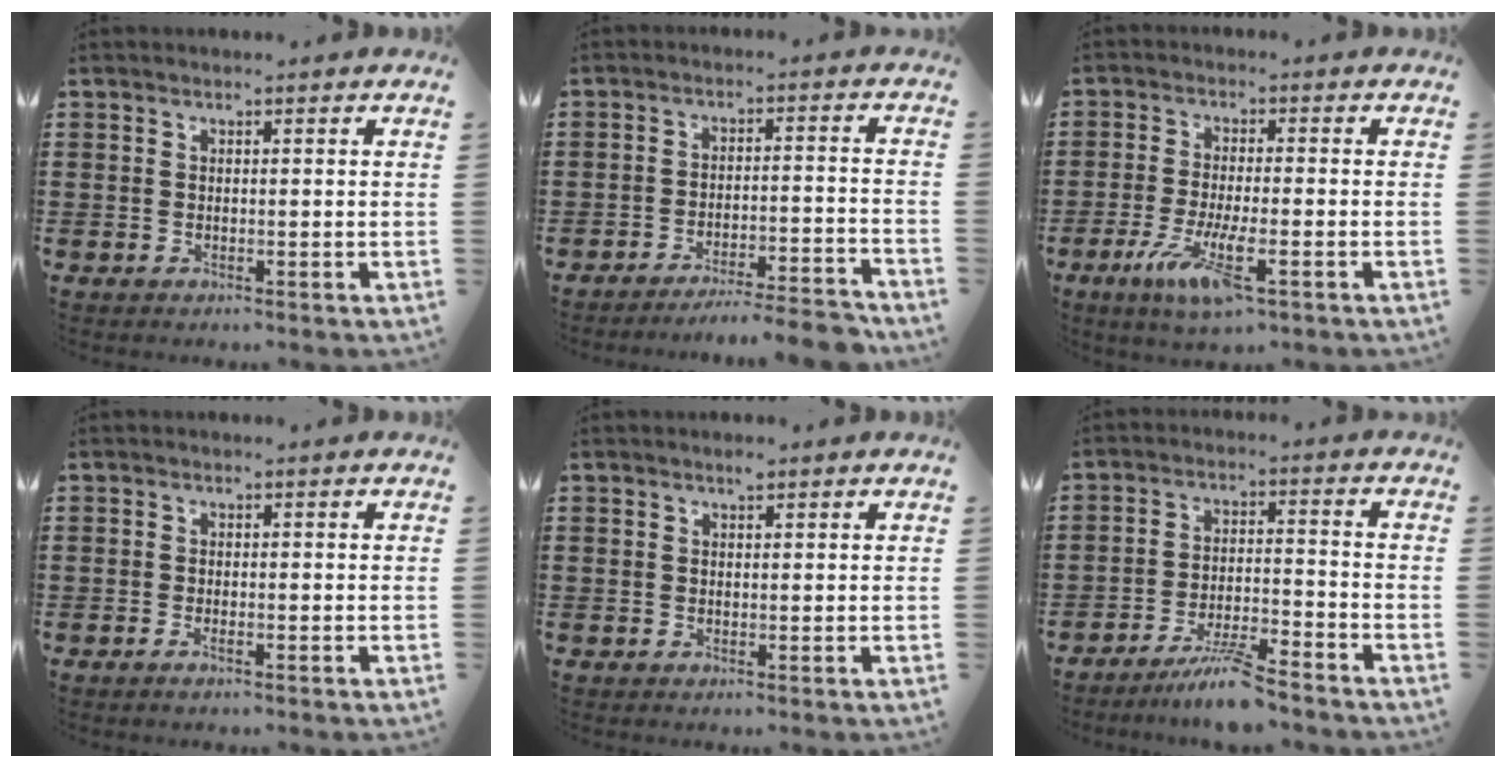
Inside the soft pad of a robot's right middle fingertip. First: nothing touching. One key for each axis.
{"total": 5.1, "fx": -4.7, "fy": -0.2, "fz": 1.8, "tx": -0.031, "ty": -0.011, "tz": -0.091}
{"total": 7.8, "fx": -3.4, "fy": 1.7, "fz": 6.8, "tx": -0.140, "ty": -0.012, "tz": -0.063}
{"total": 0.9, "fx": -0.4, "fy": 0.1, "fz": 0.7, "tx": -0.014, "ty": -0.003, "tz": -0.007}
{"total": 1.0, "fx": 0.7, "fy": 0.5, "fz": 0.5, "tx": -0.012, "ty": 0.004, "tz": 0.012}
{"total": 6.2, "fx": -5.6, "fy": 0.1, "fz": 2.8, "tx": -0.065, "ty": -0.013, "tz": -0.108}